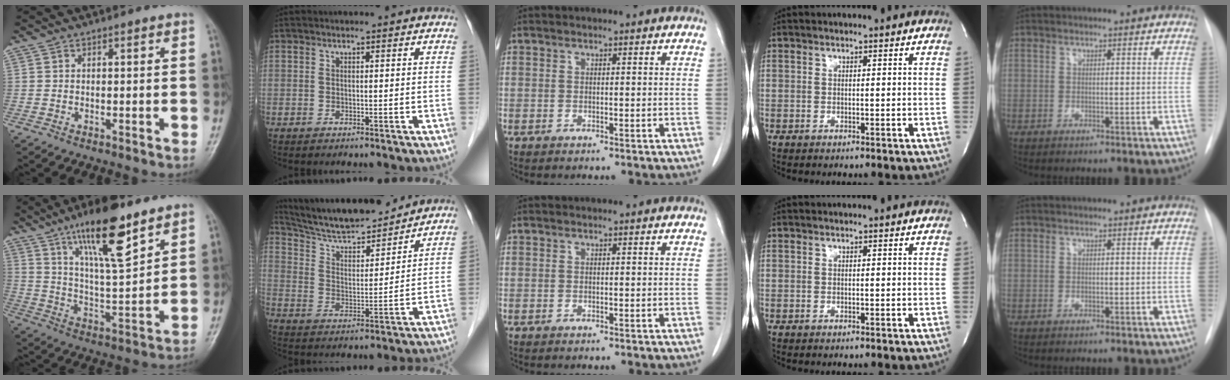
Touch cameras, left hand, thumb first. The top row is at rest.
{"thumb": {"total": 16.5, "force": [10.3, 4.2, 12.2], "torque": [-0.190, -0.055, 0.186]}, "index": {"total": 15.7, "force": [14.6, 2.0, 5.4], "torque": [-0.098, 0.006, 0.246]}}